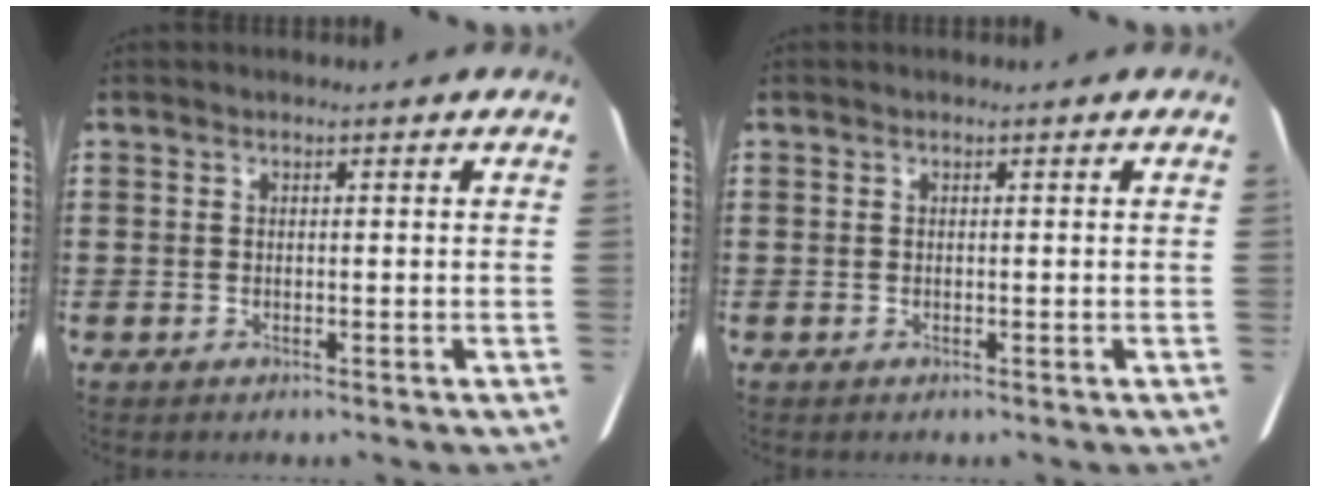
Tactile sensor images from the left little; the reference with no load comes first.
{"total": 0.0}